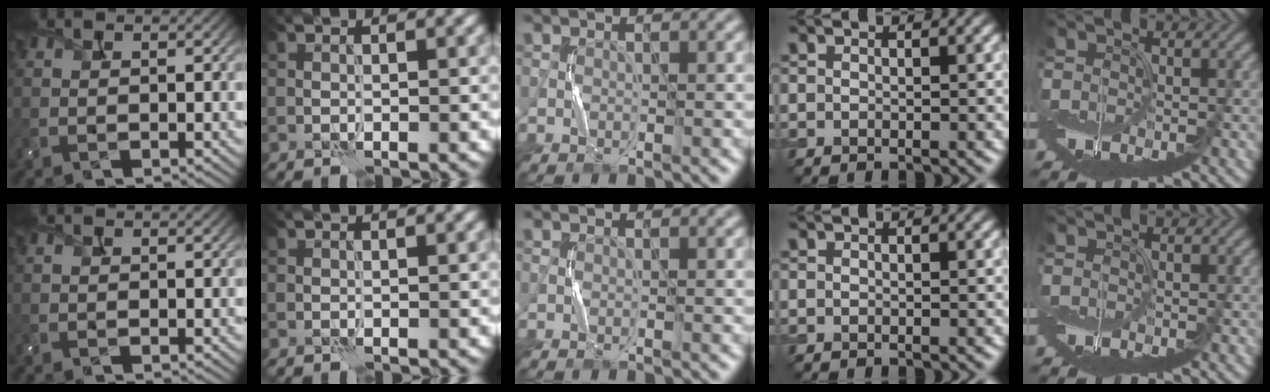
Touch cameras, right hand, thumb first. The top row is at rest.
{}